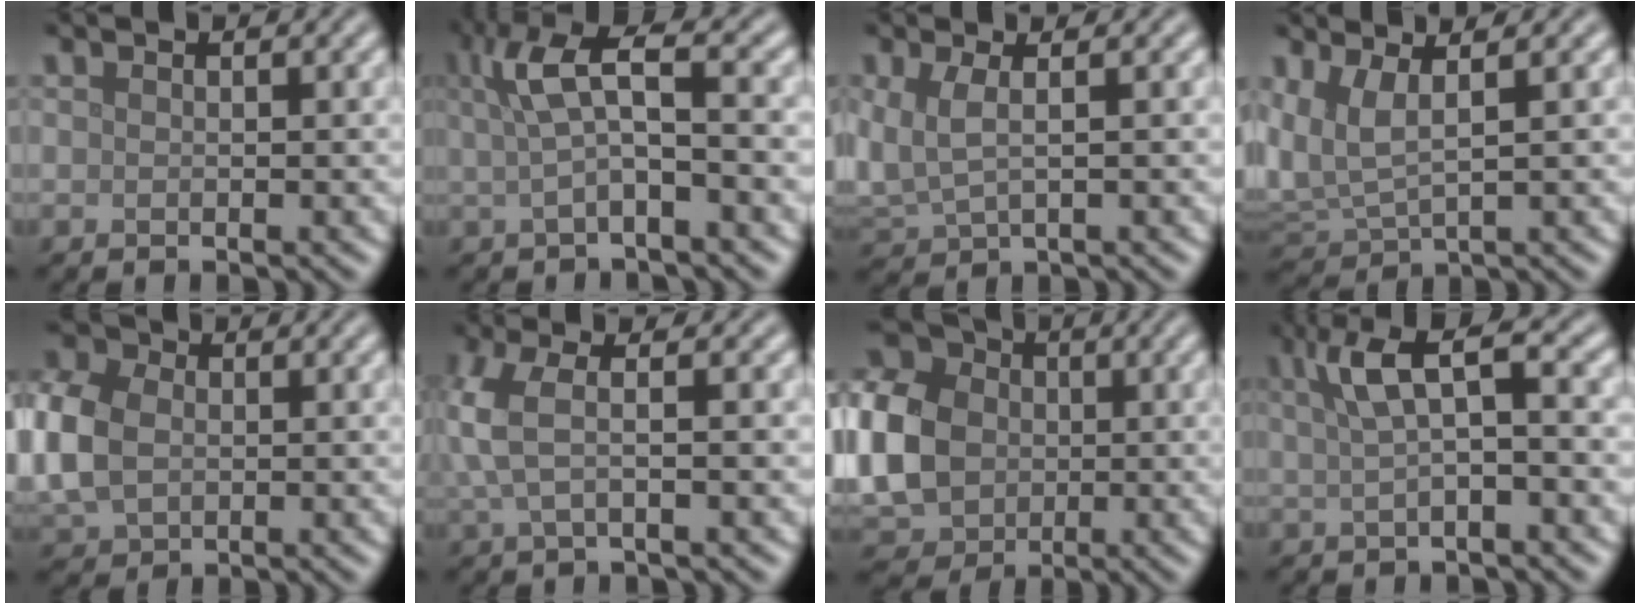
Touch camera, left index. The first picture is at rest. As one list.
[{"total": 4.5, "force": [0.7, 1.1, 4.3], "torque": [-0.083, 0.015, 0.011]}, {"total": 2.8, "force": [0.7, 1.3, 2.4], "torque": [-0.063, -0.003, 0.012]}, {"total": 3.6, "force": [1.1, 1.5, 3.0], "torque": [-0.082, -0.004, 0.024]}, {"total": 7.6, "force": [0.1, 5.9, 4.8], "torque": [-0.147, 0.008, 0.002]}, {"total": 3.8, "force": [0.1, 1.3, 3.6], "torque": [-0.089, 0.007, -0.003]}, {"total": 10.9, "force": [-0.3, 8.8, 6.3], "torque": [-0.164, 0.000, -0.008]}, {"total": 4.5, "force": [1.2, 1.2, 4.2], "torque": [-0.078, 0.016, 0.019]}]